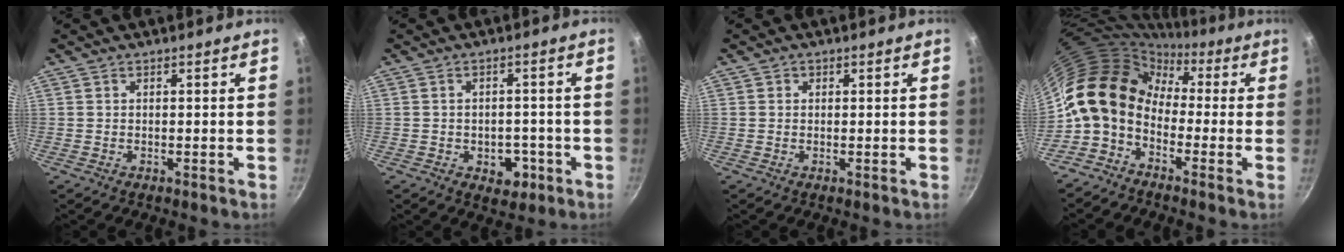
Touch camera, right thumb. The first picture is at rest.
{"total": 5.5, "force": [-2.1, 3.9, 3.3], "torque": [-0.022, 0.009, -0.020]}
{"total": 0.9, "force": [0.2, 0.9, 0.1], "torque": [0.003, 0.000, 0.001]}
{"total": 13.4, "force": [-1.5, 10.4, 8.3], "torque": [-0.123, 0.044, -0.054]}